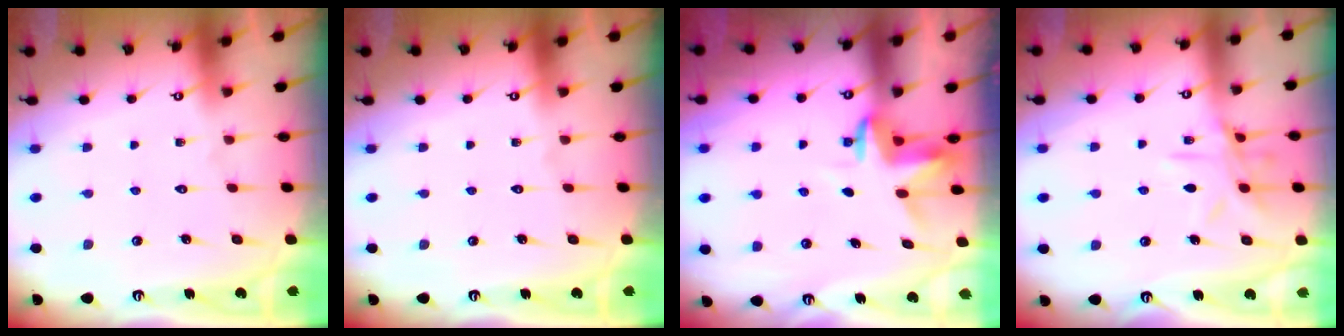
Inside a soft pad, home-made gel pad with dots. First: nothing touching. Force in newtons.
{"total": 0.0}
{"total": 3.5, "press": 3.5, "slide": 0.2}
{"total": 10.1, "press": 10.1, "slide": 0.8}